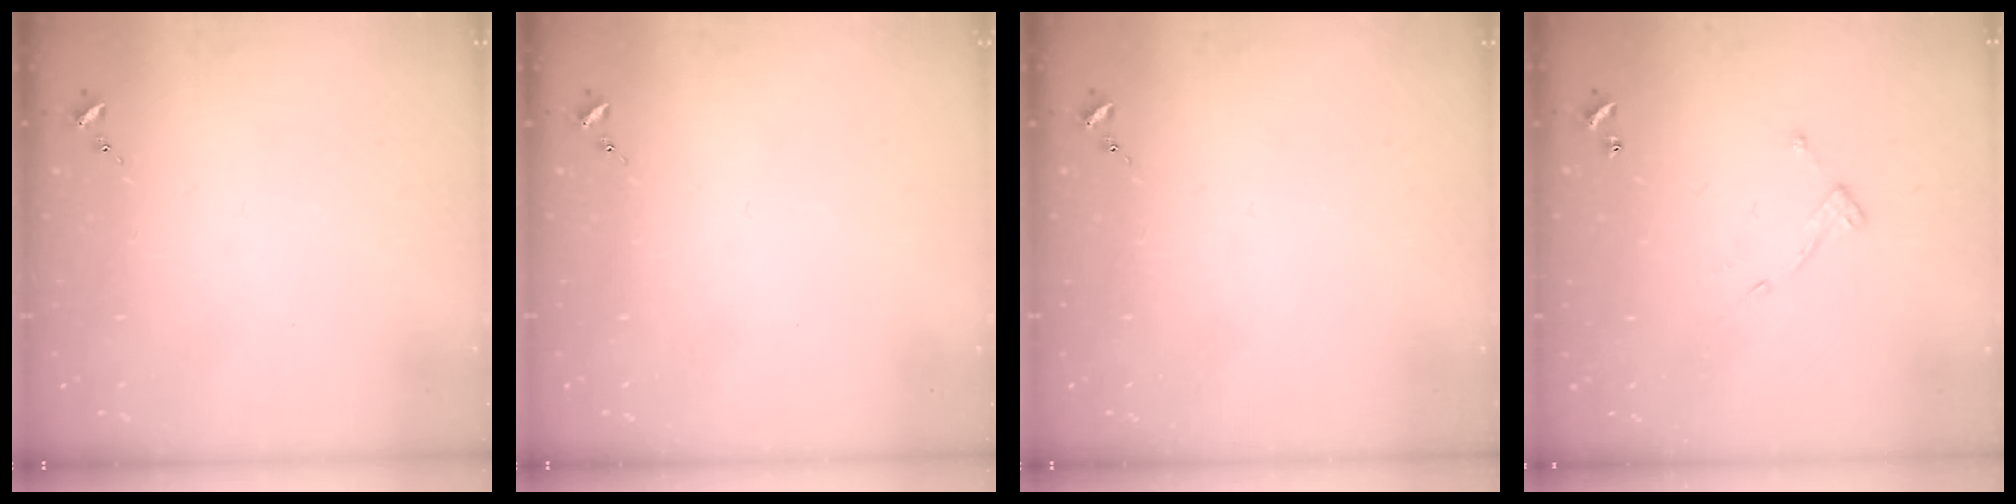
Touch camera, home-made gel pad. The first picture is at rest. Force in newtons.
{"total": 0.0}
{"total": 0.0}
{"total": 7.2, "press": 7.2, "slide": 0.5}